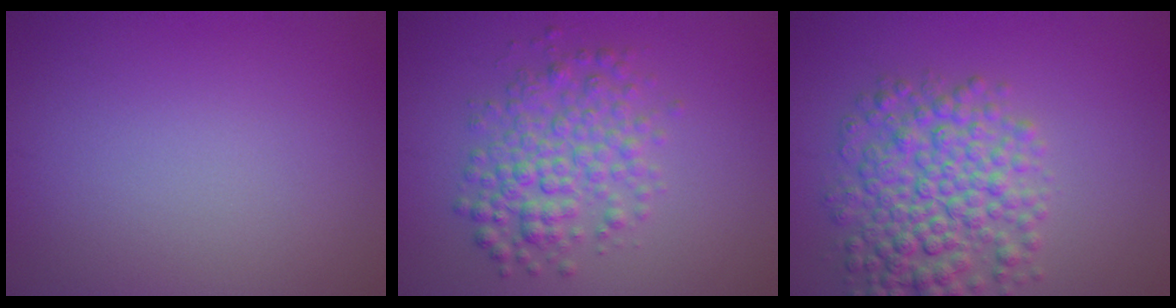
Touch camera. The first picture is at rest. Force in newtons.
{"total": 4.5, "press": 4.5, "slide": 0.1}
{"total": 6.5, "press": 6.5, "slide": 0.1}